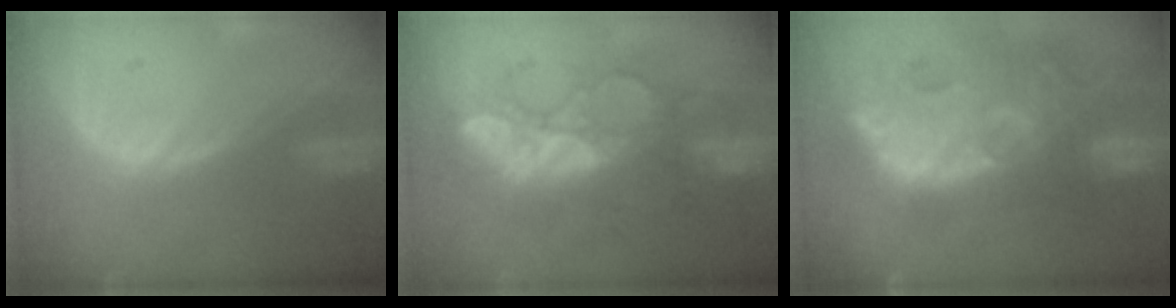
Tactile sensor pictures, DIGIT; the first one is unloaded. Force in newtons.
{"total": 9.0, "press": 8.6, "slide": 2.6}
{"total": 14.4, "press": 12.6, "slide": 7.0}